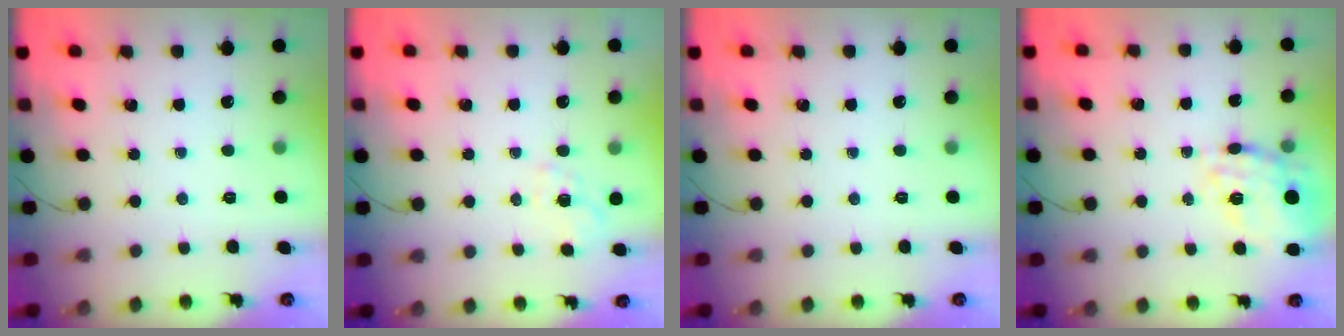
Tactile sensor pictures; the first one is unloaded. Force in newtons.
{"total": 2.1, "press": 1.7, "slide": 1.1}
{"total": 0.0}
{"total": 18.0, "press": 17.7, "slide": 2.9}